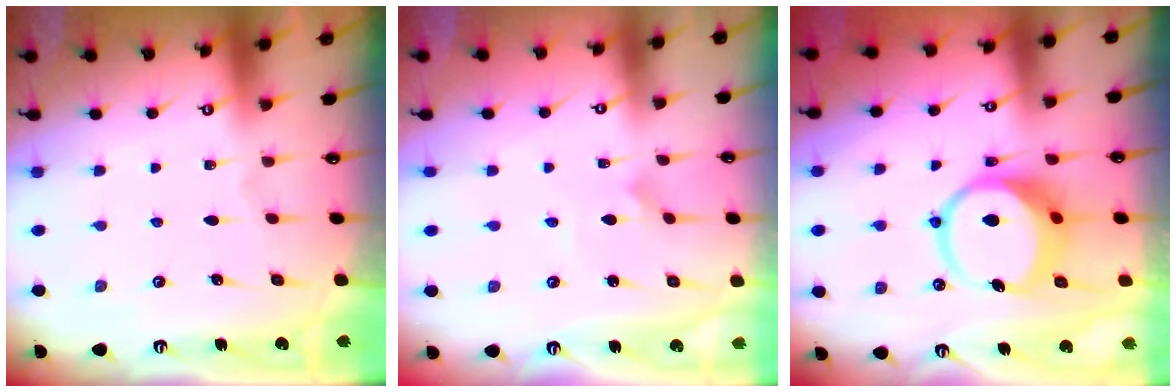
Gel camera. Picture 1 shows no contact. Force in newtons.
{"total": 1.7, "press": 1.7, "slide": 0.0}
{"total": 11.3, "press": 11.2, "slide": 1.4}